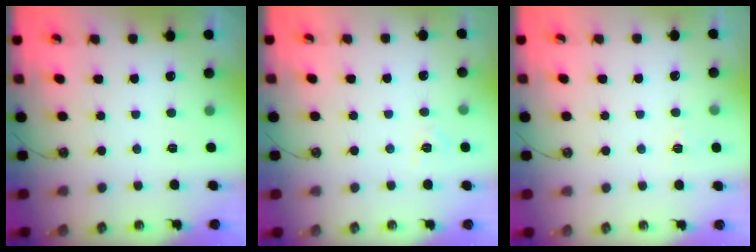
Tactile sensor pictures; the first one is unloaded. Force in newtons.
{"total": 7.0, "press": 7.0, "slide": 0.7}
{"total": 2.8, "press": 2.8, "slide": 0.3}